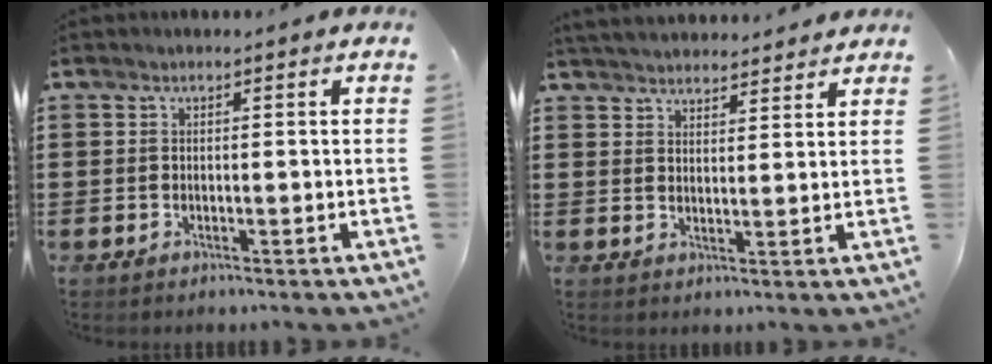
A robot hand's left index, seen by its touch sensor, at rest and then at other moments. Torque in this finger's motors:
{"motor_torque": [1.09, -1.05, 0.41, 0.11]}